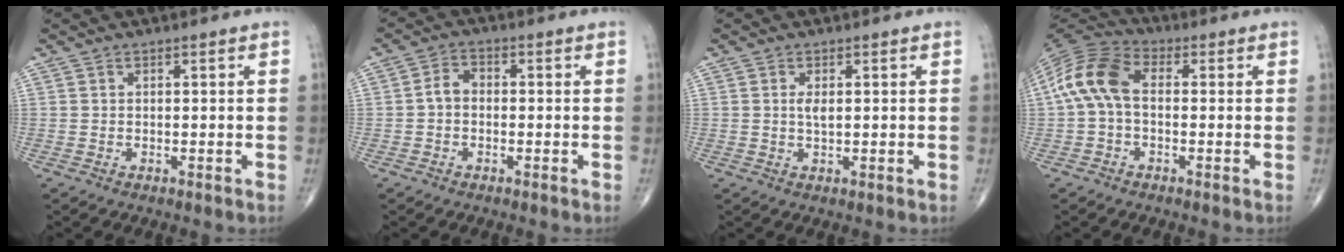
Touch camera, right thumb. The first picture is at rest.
{"total": 3.3, "force": [-0.6, 2.4, 2.2], "torque": [-0.033, 0.015, -0.019]}
{"total": 1.9, "force": [0.4, 0.7, 1.7], "torque": [-0.034, -0.004, 0.008]}
{"total": 11.0, "force": [0.2, 6.9, 8.6], "torque": [-0.173, 0.029, -0.010]}